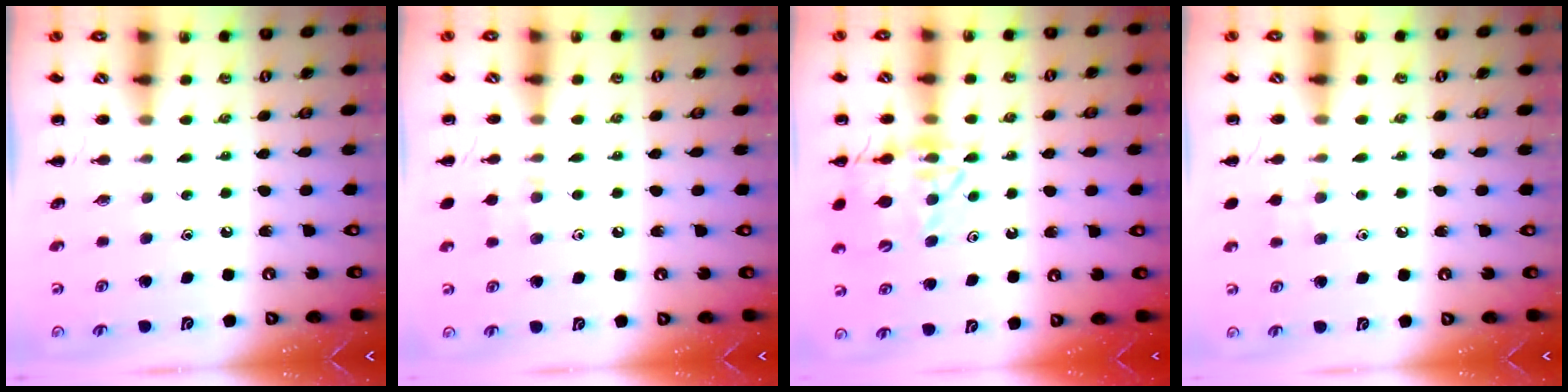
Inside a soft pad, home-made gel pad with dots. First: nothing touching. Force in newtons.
{"total": 7.6, "press": 7.4, "slide": 1.8}
{"total": 15.4, "press": 15.2, "slide": 2.1}
{"total": 7.1, "press": 6.8, "slide": 2.1}